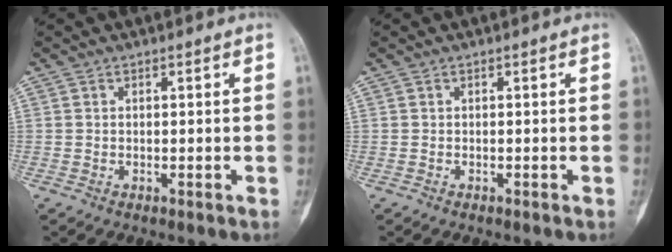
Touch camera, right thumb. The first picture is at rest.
{"total": 0.0}